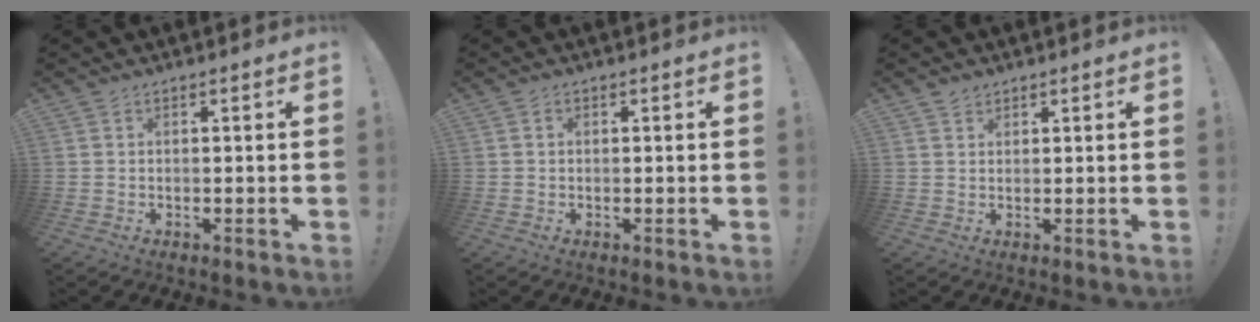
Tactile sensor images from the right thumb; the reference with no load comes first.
{"total": 0.5, "force": [-0.2, 0.4, 0.2], "torque": [0.003, -0.001, -0.005]}
{"total": 1.9, "force": [1.5, 1.1, 0.3], "torque": [0.006, -0.009, 0.025]}